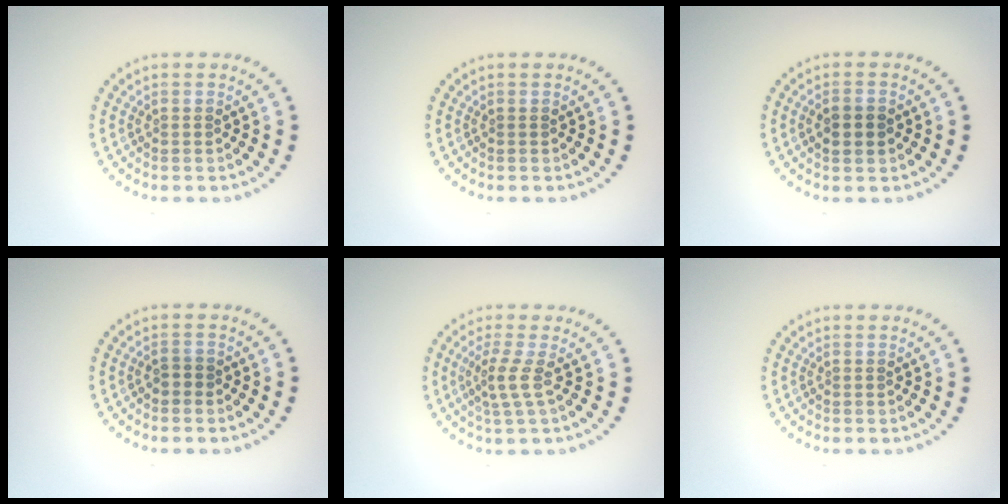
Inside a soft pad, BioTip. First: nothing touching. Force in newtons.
{"total": 0.0}
{"total": 2.1, "press": 2.1, "slide": 0.1}
{"total": 1.0, "press": 0.9, "slide": 0.4}
{"total": 2.1, "press": 1.4, "slide": 1.5}
{"total": 0.0}